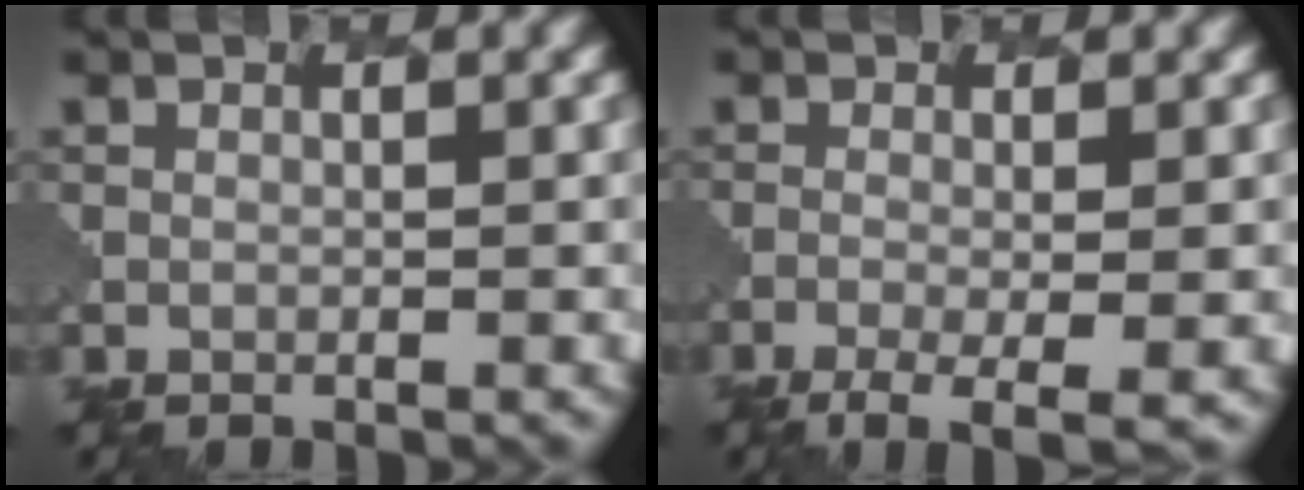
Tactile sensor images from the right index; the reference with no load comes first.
{"total": 4.0, "force": [-1.8, 1.2, 3.4], "torque": [-0.062, -0.007, -0.031]}